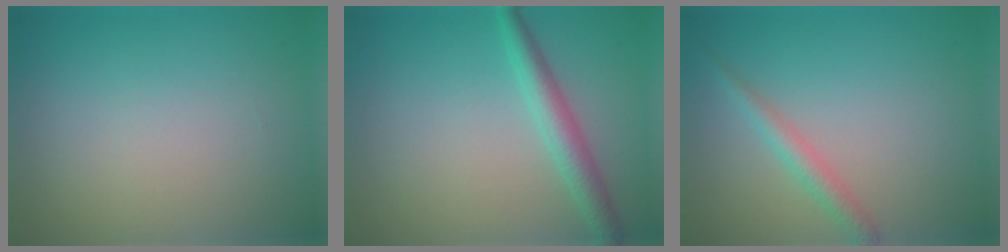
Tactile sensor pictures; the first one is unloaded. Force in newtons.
{"total": 2.8, "press": 2.8, "slide": 0.1}
{"total": 1.9, "press": 1.9, "slide": 0.1}